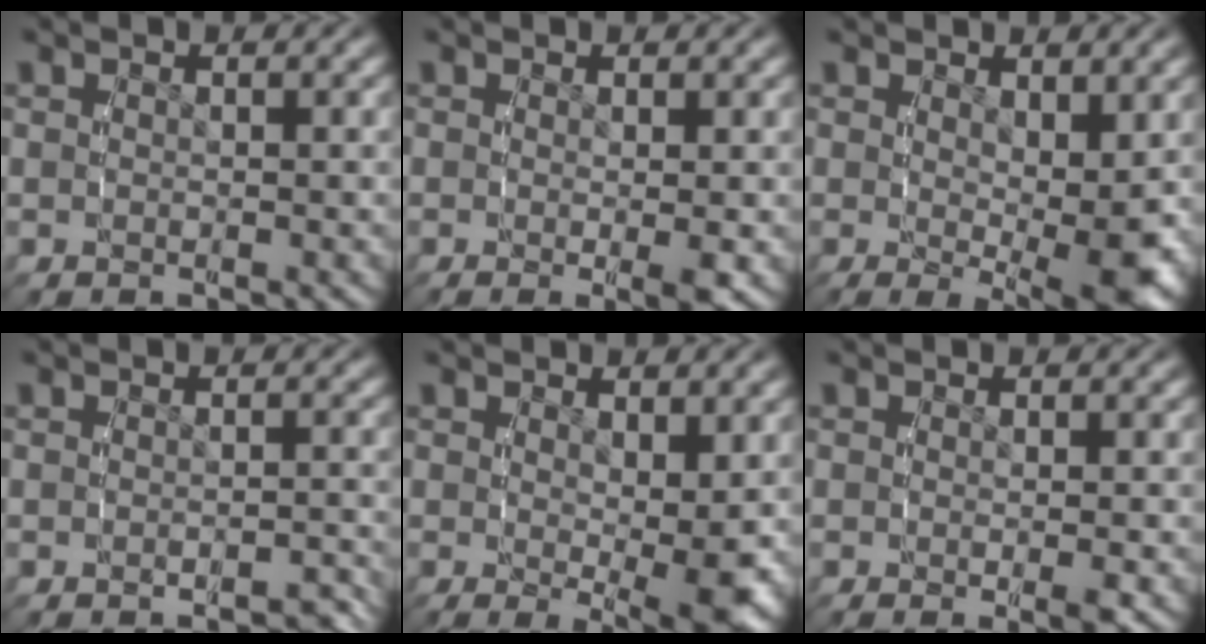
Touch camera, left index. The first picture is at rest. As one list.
[{"total": 1.3, "force": [0.0, -0.3, 1.2], "torque": [-0.016, -0.004, -0.002]}, {"total": 3.9, "force": [0.3, 0.5, 3.9], "torque": [-0.047, -0.018, 0.010]}, {"total": 1.3, "force": [-1.3, 0.2, 0.2], "torque": [-0.008, 0.005, -0.027]}, {"total": 3.3, "force": [0.3, 0.2, 3.2], "torque": [-0.037, -0.016, 0.009]}, {"total": 0.8, "force": [-0.1, -0.3, 0.8], "torque": [-0.011, 0.000, -0.004]}]